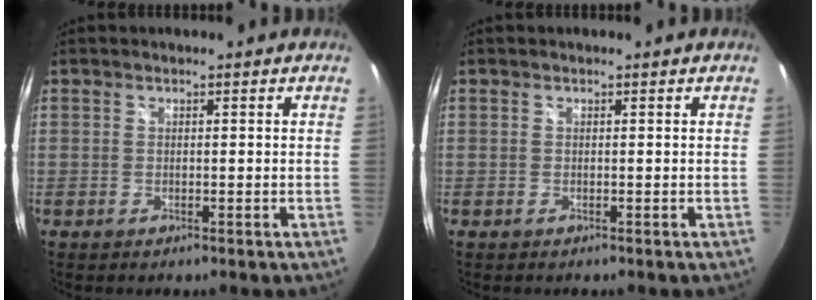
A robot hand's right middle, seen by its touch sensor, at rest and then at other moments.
{"total": 0.0}